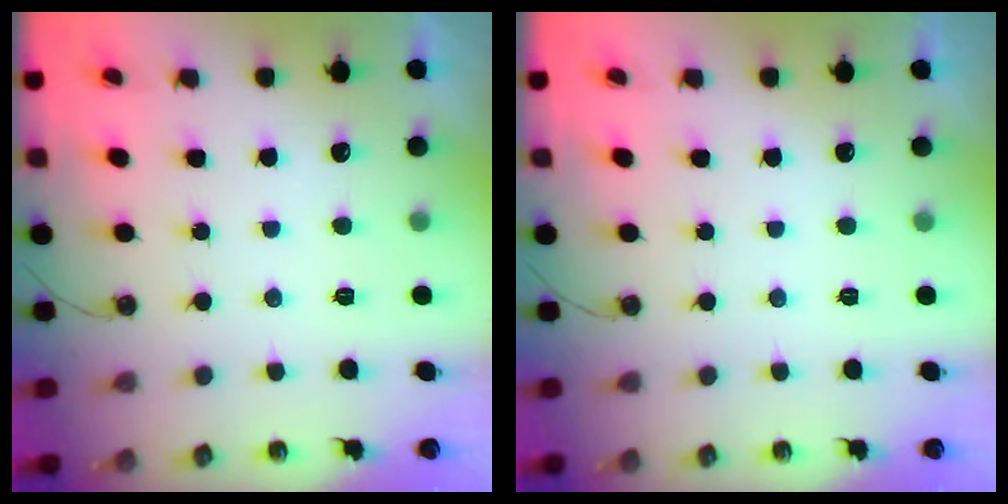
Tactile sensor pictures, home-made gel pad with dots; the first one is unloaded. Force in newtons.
{"total": 0.0}